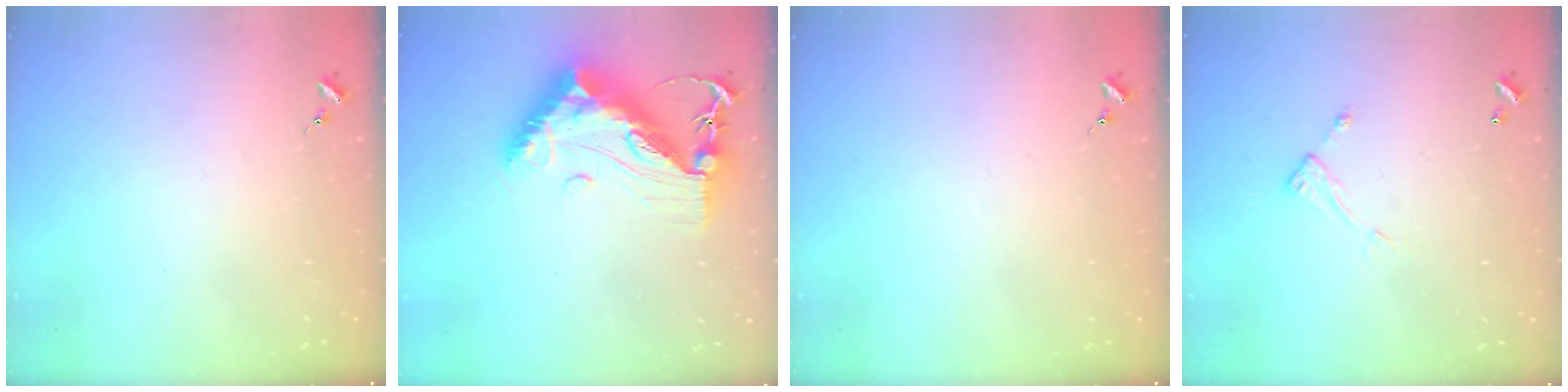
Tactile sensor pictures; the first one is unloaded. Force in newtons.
{"total": 19.1, "press": 19.1, "slide": 1.6}
{"total": 0.0}
{"total": 5.0, "press": 5.0, "slide": 0.4}